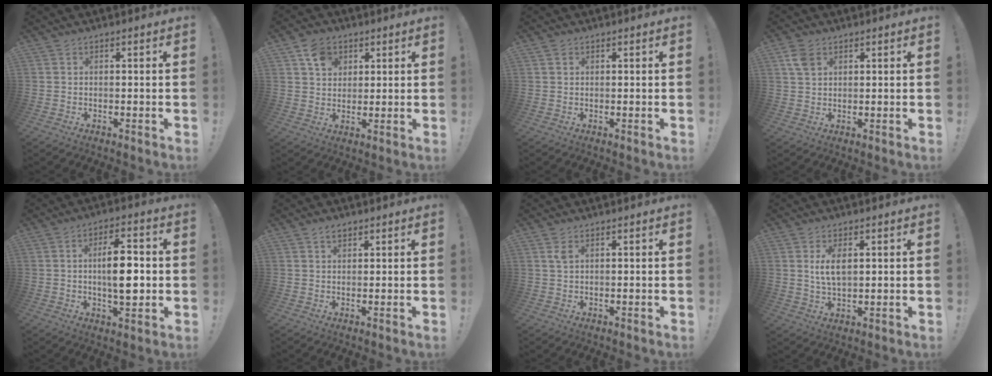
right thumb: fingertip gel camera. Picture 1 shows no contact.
{"total": 7.5, "force": [3.7, 6.0, 2.5], "torque": [-0.038, -0.010, 0.070]}
{"total": 0.9, "force": [0.5, 0.7, 0.1], "torque": [-0.003, 0.001, 0.010]}
{"total": 5.1, "force": [2.4, 3.3, 3.0], "torque": [-0.047, -0.003, 0.047]}
{"total": 10.9, "force": [0.0, 4.5, 9.9], "torque": [-0.152, -0.002, -0.007]}
{"total": 2.4, "force": [1.5, 1.4, 1.2], "torque": [-0.019, -0.004, 0.027]}
{"total": 1.9, "force": [1.0, 1.0, 1.3], "torque": [-0.018, -0.003, 0.016]}
{"total": 5.5, "force": [1.6, 2.8, 4.4], "torque": [-0.080, -0.004, 0.024]}